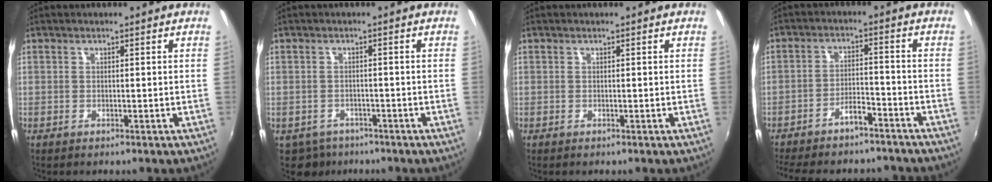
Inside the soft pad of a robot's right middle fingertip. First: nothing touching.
{"total": 4.3, "force": [-3.0, 3.0, 0.8], "torque": [-0.029, -0.008, -0.045]}
{"total": 0.0}
{"total": 11.8, "force": [-10.4, 3.2, 4.5], "torque": [-0.108, 0.017, -0.154]}